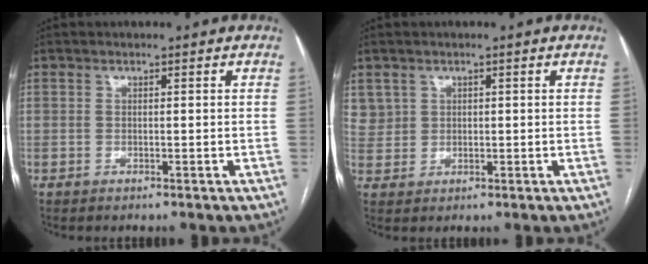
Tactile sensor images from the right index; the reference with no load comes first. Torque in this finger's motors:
{"motor_torque": [-0.07, 0.04, -0.02, 0.00]}